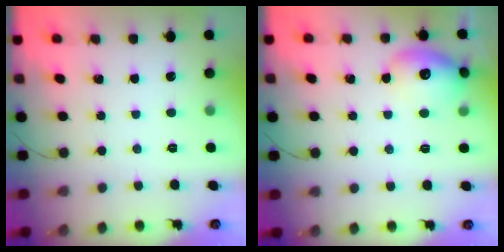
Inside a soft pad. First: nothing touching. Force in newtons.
{"total": 14.1, "press": 14.0, "slide": 1.2}